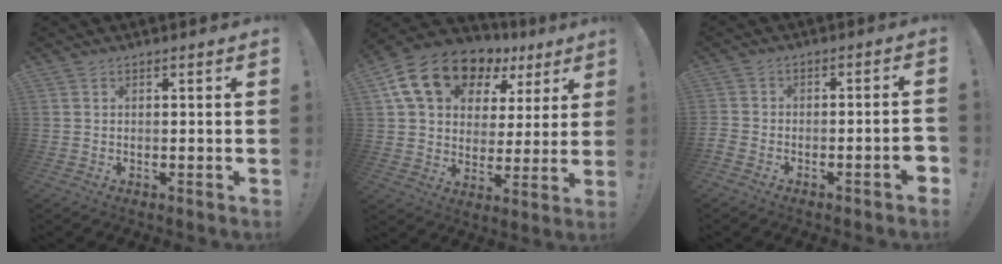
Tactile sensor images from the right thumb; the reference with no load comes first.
{"total": 18.7, "force": [10.3, 12.0, 10.0], "torque": [-0.162, -0.049, 0.193]}
{"total": 5.3, "force": [-3.4, 1.5, 3.9], "torque": [-0.059, 0.013, -0.056]}